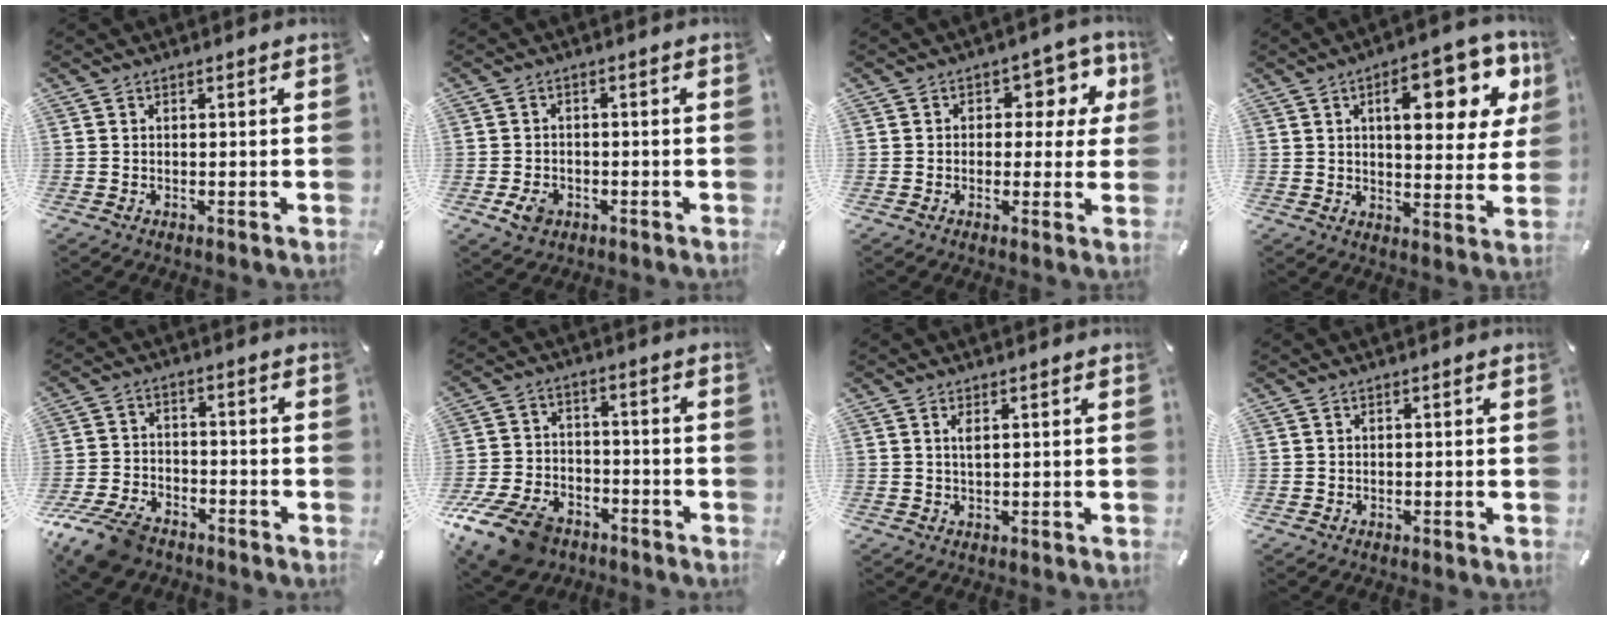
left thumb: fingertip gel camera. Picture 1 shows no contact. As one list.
[{"total": 4.1, "force": [-1.6, 3.2, 2.0], "torque": [-0.038, 0.002, -0.033]}, {"total": 7.7, "force": [2.2, 5.4, 5.1], "torque": [-0.062, -0.008, 0.031]}, {"total": 17.1, "force": [7.0, 7.2, 13.8], "torque": [-0.182, -0.019, 0.105]}, {"total": 10.0, "force": [-7.4, 5.2, 4.3], "torque": [-0.092, 0.035, -0.141]}, {"total": 13.7, "force": [-8.8, 8.0, 6.7], "torque": [-0.126, 0.061, -0.154]}, {"total": 1.9, "force": [0.7, 0.4, 1.7], "torque": [-0.043, -0.001, 0.007]}, {"total": 0.0}]